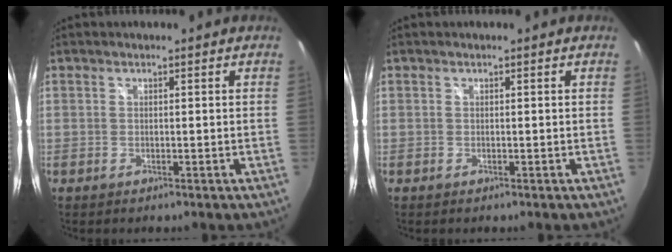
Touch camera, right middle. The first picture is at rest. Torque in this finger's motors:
{"motor_torque": [0.24, -0.29, 0.04, 0.00]}